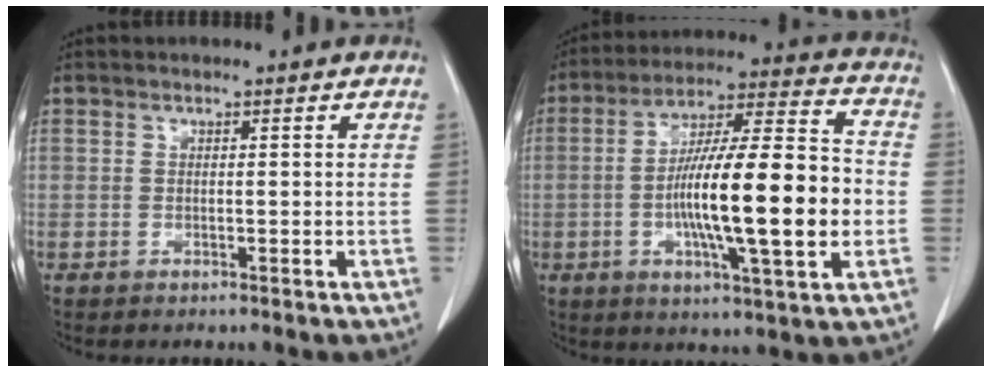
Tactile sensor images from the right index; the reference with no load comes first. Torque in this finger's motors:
{"motor_torque": [1.53, -0.61, 0.80, 0.21]}